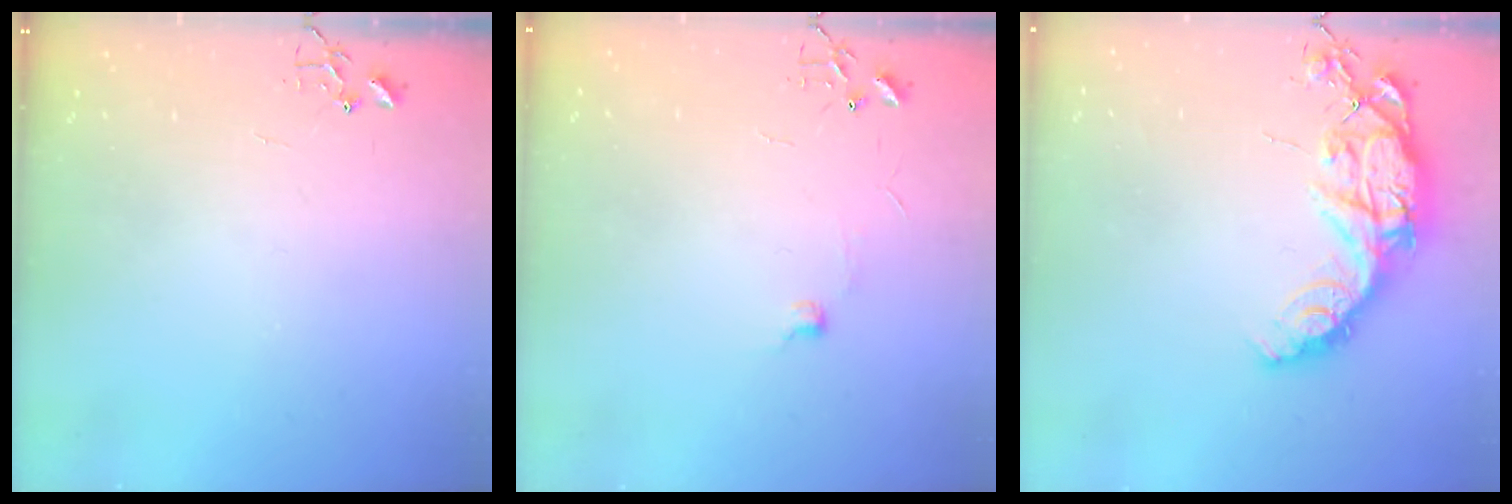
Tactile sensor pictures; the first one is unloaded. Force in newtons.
{"total": 5.6, "press": 5.6, "slide": 0.7}
{"total": 16.6, "press": 16.5, "slide": 1.3}